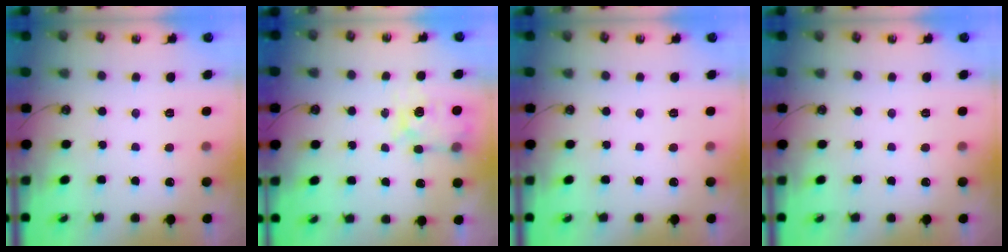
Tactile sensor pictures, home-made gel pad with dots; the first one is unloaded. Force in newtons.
{"total": 5.8, "press": 5.7, "slide": 0.8}
{"total": 0.0}
{"total": 0.0}